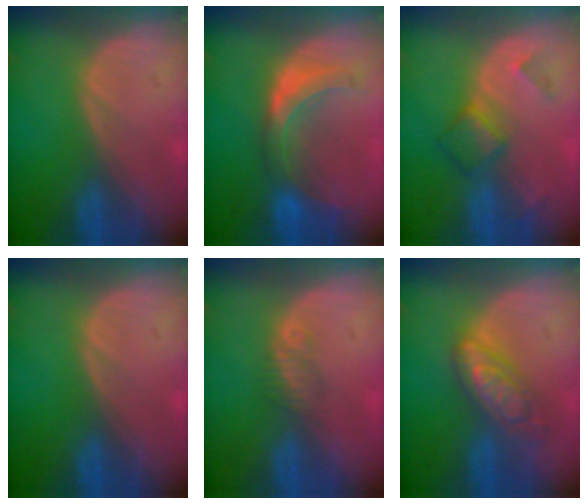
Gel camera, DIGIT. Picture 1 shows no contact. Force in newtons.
{"total": 7.1, "press": 6.7, "slide": 2.2}
{"total": 4.7, "press": 4.7, "slide": 0.1}
{"total": 0.0}
{"total": 1.8, "press": 1.6, "slide": 0.8}
{"total": 6.4, "press": 6.4, "slide": 0.5}